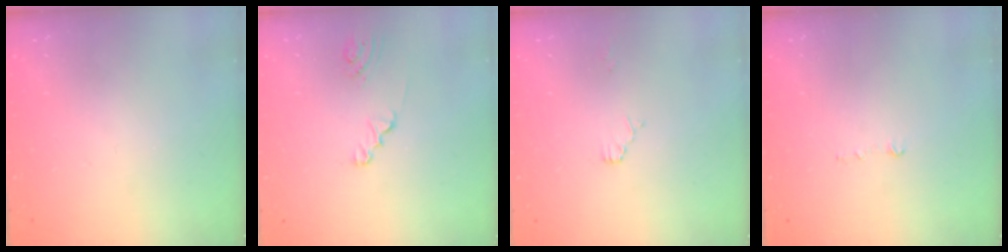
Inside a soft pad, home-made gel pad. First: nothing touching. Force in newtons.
{"total": 2.1, "press": 2.1, "slide": 0.2}
{"total": 2.0, "press": 1.9, "slide": 0.3}
{"total": 4.5, "press": 4.2, "slide": 1.7}